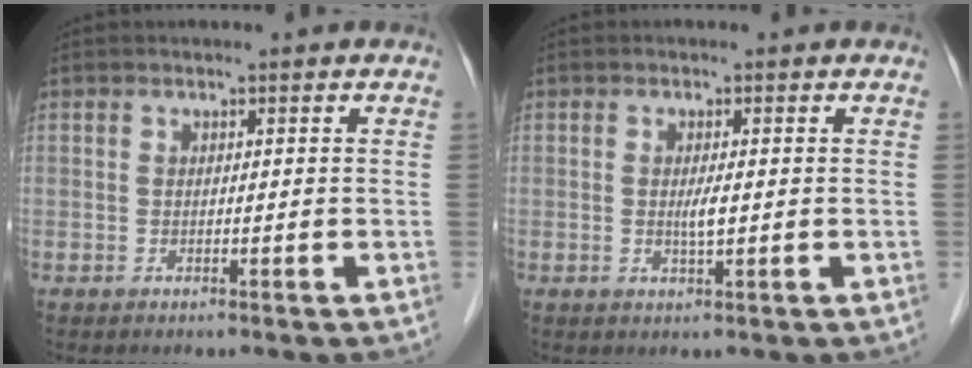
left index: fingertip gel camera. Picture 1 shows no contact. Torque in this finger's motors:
{"motor_torque": [0.04, 0.02, 0.04, 0.02]}